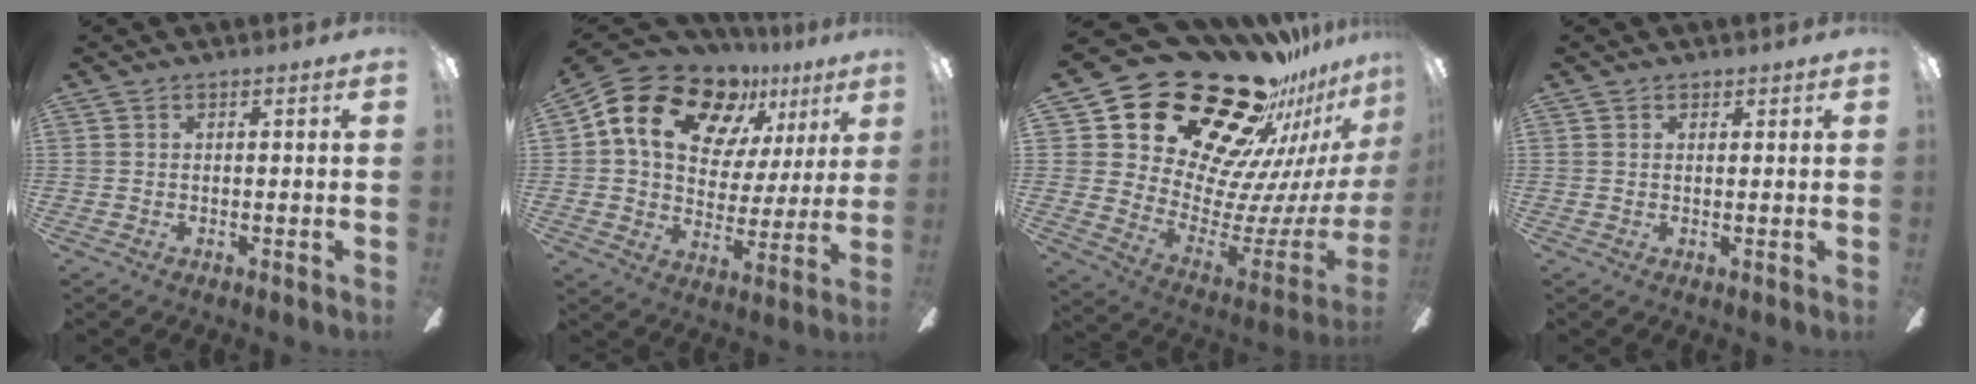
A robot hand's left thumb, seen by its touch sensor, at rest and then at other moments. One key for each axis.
{"total": 18.3, "fx": 10.2, "fy": 12.0, "fz": 9.4, "tx": -0.171, "ty": -0.042, "tz": 0.187}
{"total": 29.7, "fx": 23.2, "fy": 13.0, "fz": 13.1, "tx": -0.206, "ty": -0.191, "tz": 0.441}
{"total": 1.1, "fx": 0.9, "fy": 0.6, "fz": 0.3, "tx": 0.003, "ty": -0.004, "tz": 0.015}